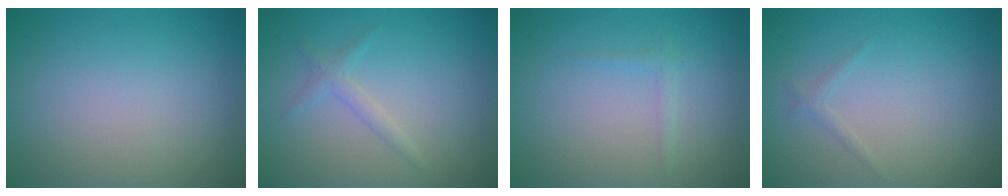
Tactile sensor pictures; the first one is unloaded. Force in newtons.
{"total": 1.4, "press": 1.4, "slide": 0.1}
{"total": 0.8, "press": 0.8, "slide": 0.1}
{"total": 0.7, "press": 0.7, "slide": 0.0}